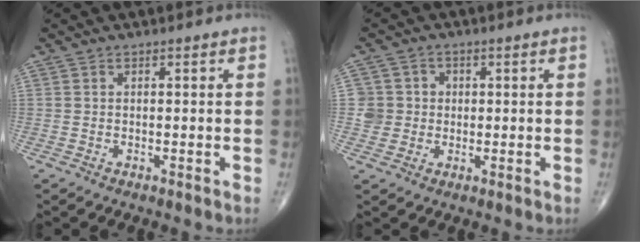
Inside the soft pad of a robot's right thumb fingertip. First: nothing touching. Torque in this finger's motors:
{"motor_torque": [0.00, 0.00, 0.15, 0.14, 0.03]}